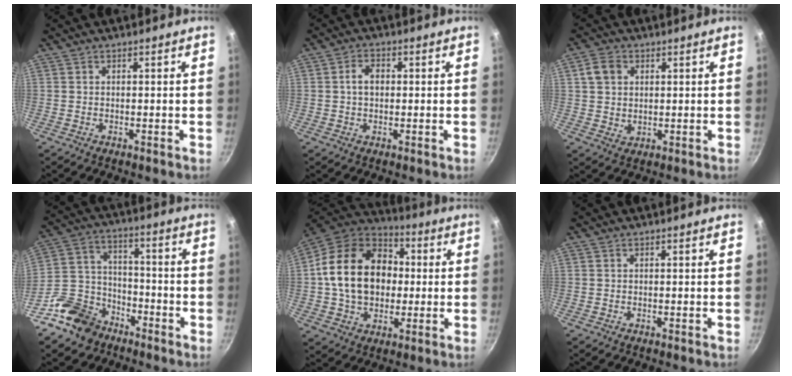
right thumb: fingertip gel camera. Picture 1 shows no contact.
{"total": 3.8, "force": [0.3, 2.7, 2.7], "torque": [-0.036, 0.011, 0.000]}
{"total": 5.4, "force": [1.7, 4.3, 2.8], "torque": [-0.042, -0.005, 0.030]}
{"total": 9.7, "force": [-5.8, 6.8, 3.8], "torque": [-0.057, 0.048, -0.112]}
{"total": 21.7, "force": [1.5, 16.4, 14.2], "torque": [-0.226, 0.033, 0.020]}
{"total": 0.0}